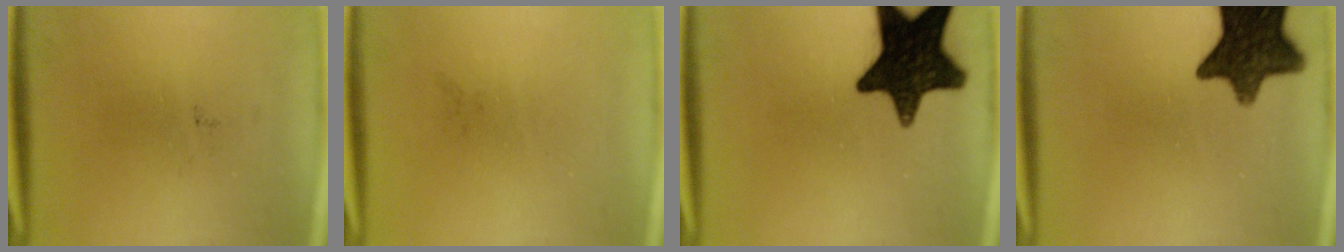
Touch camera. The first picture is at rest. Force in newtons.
{"total": 0.0}
{"total": 16.2}
{"total": 12.8}